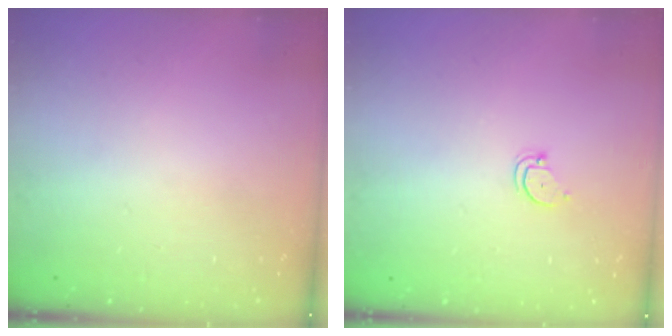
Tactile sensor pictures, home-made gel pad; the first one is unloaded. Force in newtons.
{"total": 2.3, "press": 2.3, "slide": 0.2}